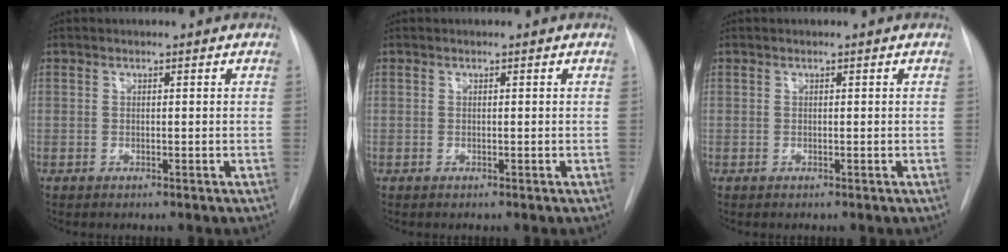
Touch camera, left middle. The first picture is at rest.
{"total": 0.0}
{"total": 0.0}